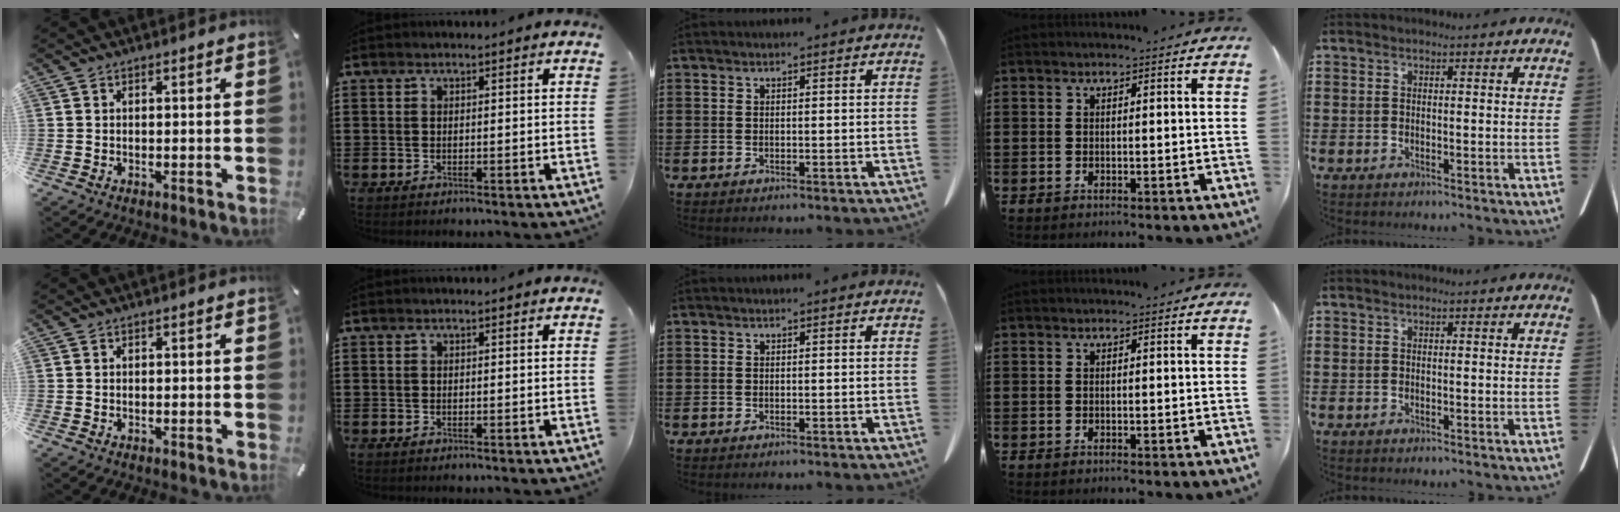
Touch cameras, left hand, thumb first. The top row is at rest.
{}